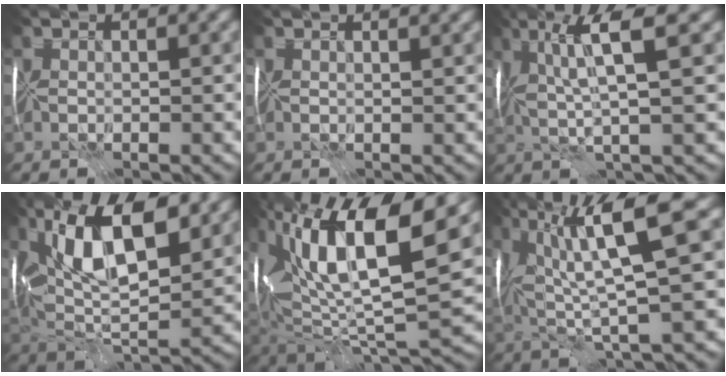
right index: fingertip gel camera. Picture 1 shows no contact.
{"total": 1.8, "force": [1.4, 0.4, 1.1], "torque": [-0.015, 0.013, 0.006]}
{"total": 6.1, "force": [1.2, 0.5, 6.0], "torque": [-0.112, 0.001, 0.018]}
{"total": 11.7, "force": [3.6, 4.8, 10.0], "torque": [-0.159, 0.004, 0.053]}
{"total": 13.0, "force": [4.3, 4.8, 11.3], "torque": [-0.195, 0.008, 0.070]}
{"total": 10.2, "force": [3.1, 1.9, 9.5], "torque": [-0.173, 0.013, 0.058]}